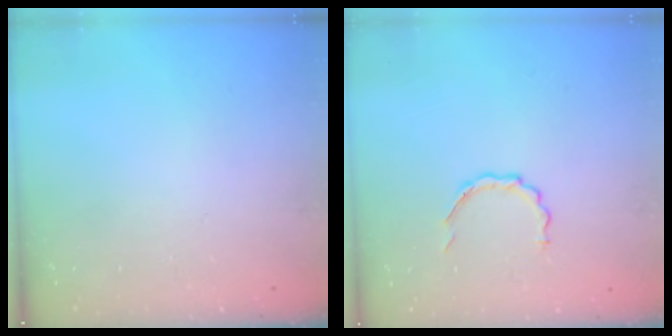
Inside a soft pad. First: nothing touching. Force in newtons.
{"total": 3.7, "press": 3.5, "slide": 1.2}